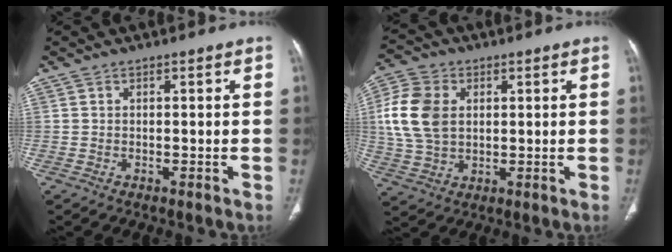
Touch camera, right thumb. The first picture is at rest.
{"total": 11.9, "force": [2.0, 8.4, 8.1], "torque": [-0.159, 0.003, 0.039]}